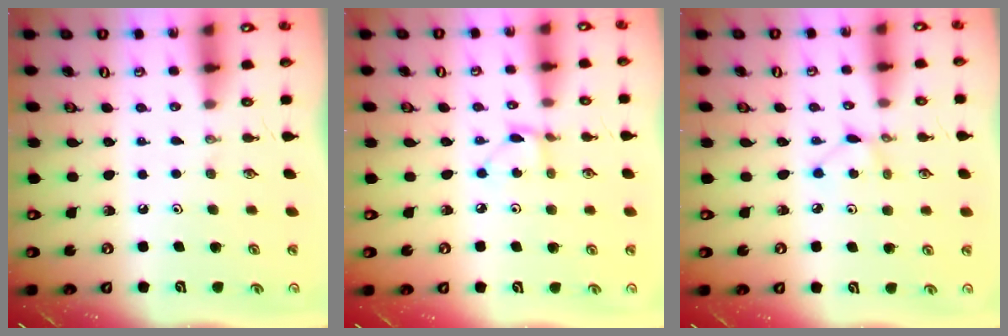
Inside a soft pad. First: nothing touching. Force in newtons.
{"total": 2.4, "press": 2.4, "slide": 0.3}
{"total": 2.9, "press": 2.9, "slide": 0.3}